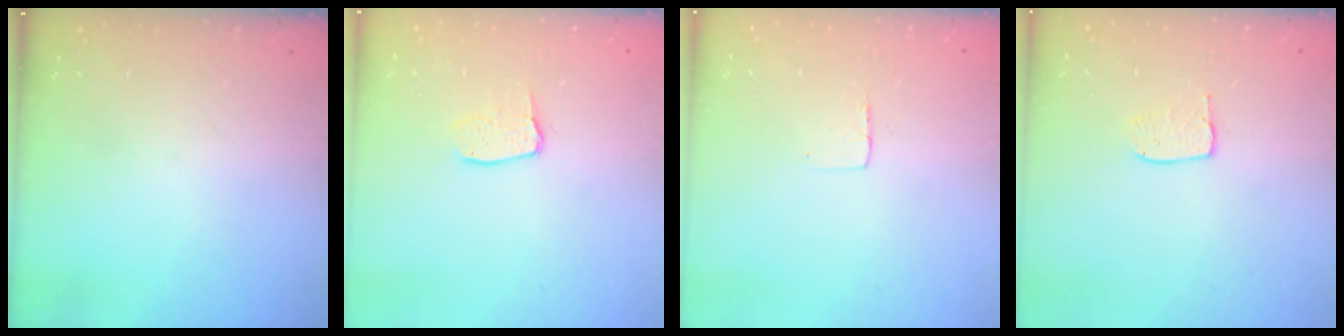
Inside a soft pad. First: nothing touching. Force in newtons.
{"total": 3.0, "press": 3.0, "slide": 0.2}
{"total": 3.0, "press": 3.0, "slide": 0.2}
{"total": 5.5, "press": 5.5, "slide": 0.3}